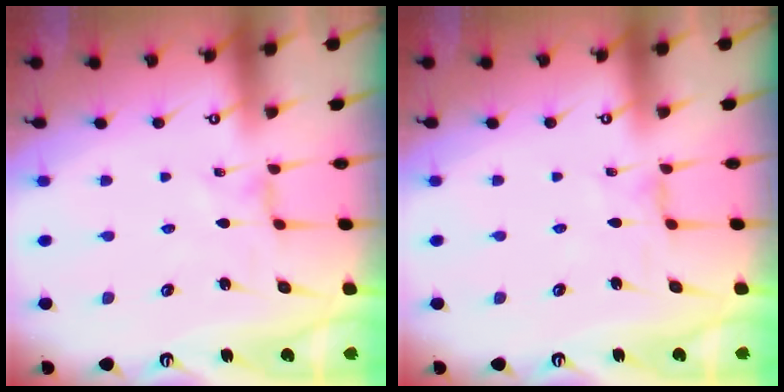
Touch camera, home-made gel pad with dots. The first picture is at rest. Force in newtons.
{"total": 1.7, "press": 1.7, "slide": 0.3}